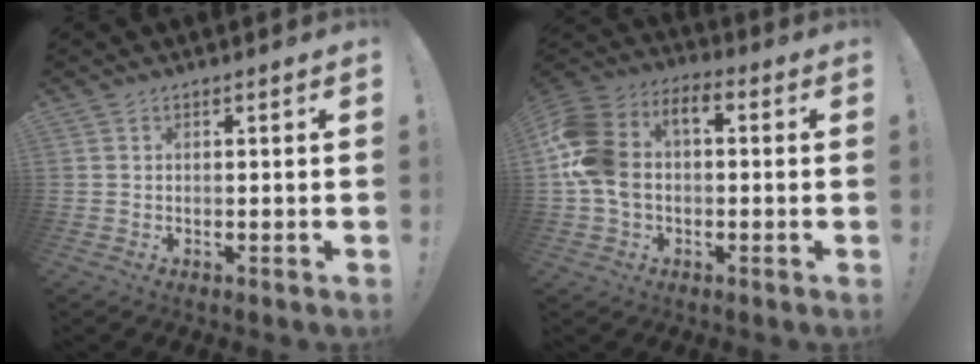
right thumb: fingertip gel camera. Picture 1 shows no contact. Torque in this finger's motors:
{"motor_torque": [1.49, 1.45, 1.69, -0.33, 0.51]}